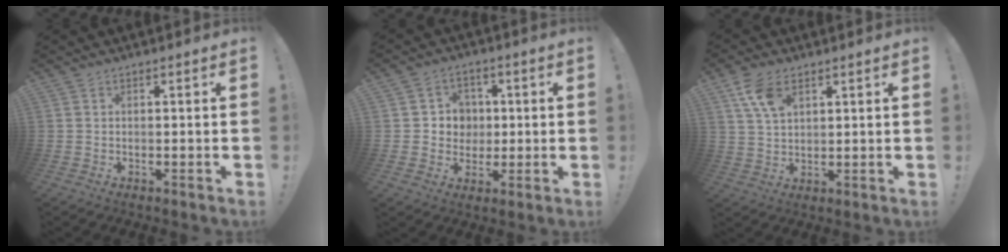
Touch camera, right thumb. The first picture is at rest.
{"total": 6.7, "force": [0.7, 6.6, 1.1], "torque": [-0.018, -0.007, 0.017]}
{"total": 8.2, "force": [4.2, 4.6, 5.4], "torque": [-0.104, -0.013, 0.080]}